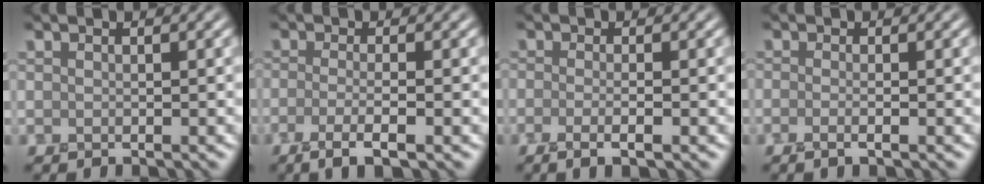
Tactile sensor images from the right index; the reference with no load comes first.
{"total": 2.7, "force": [-1.3, 0.5, 2.3], "torque": [-0.045, -0.001, -0.031]}
{"total": 2.1, "force": [-0.7, 0.6, 1.8], "torque": [-0.026, -0.001, -0.018]}
{"total": 1.1, "force": [-0.3, 0.4, 1.0], "torque": [-0.013, -0.002, -0.012]}